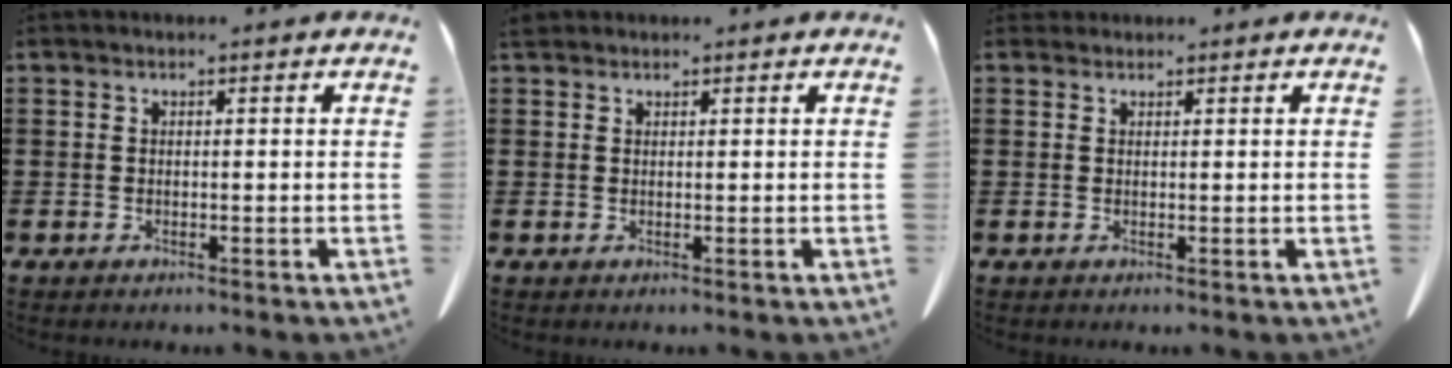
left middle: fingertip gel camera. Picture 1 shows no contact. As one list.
[{"total": 1.0, "force": [0.9, 0.3, 0.3], "torque": [-0.009, 0.000, 0.019]}, {"total": 0.7, "force": [0.7, 0.3, 0.1], "torque": [-0.004, 0.000, 0.015]}]